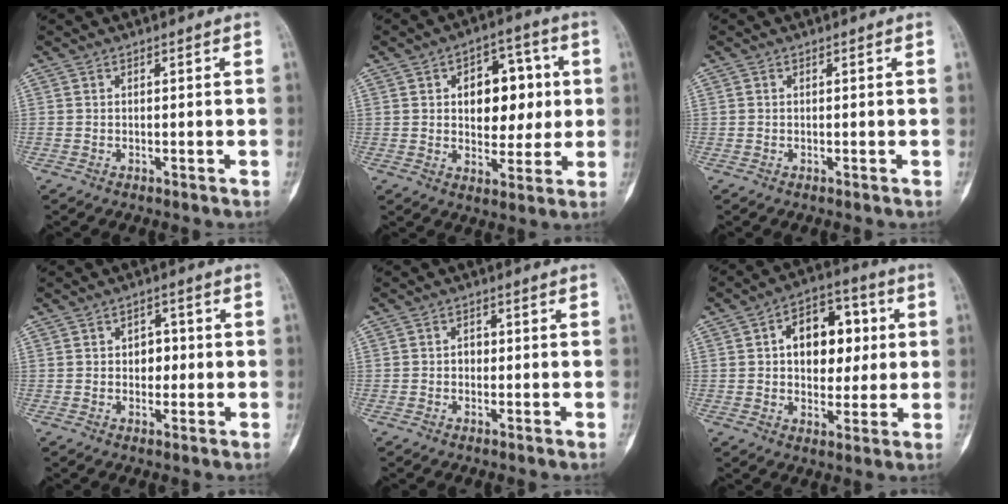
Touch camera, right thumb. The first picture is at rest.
{"total": 12.6, "force": [2.1, 8.1, 9.5], "torque": [-0.079, 0.006, 0.030]}
{"total": 0.0}
{"total": 3.8, "force": [0.1, 2.8, 2.5], "torque": [-0.007, 0.003, -0.003]}
{"total": 1.6, "force": [-0.1, 1.3, 0.9], "torque": [-0.002, 0.006, -0.006]}
{"total": 13.9, "force": [2.5, 9.2, 10.1], "torque": [-0.095, 0.013, 0.032]}